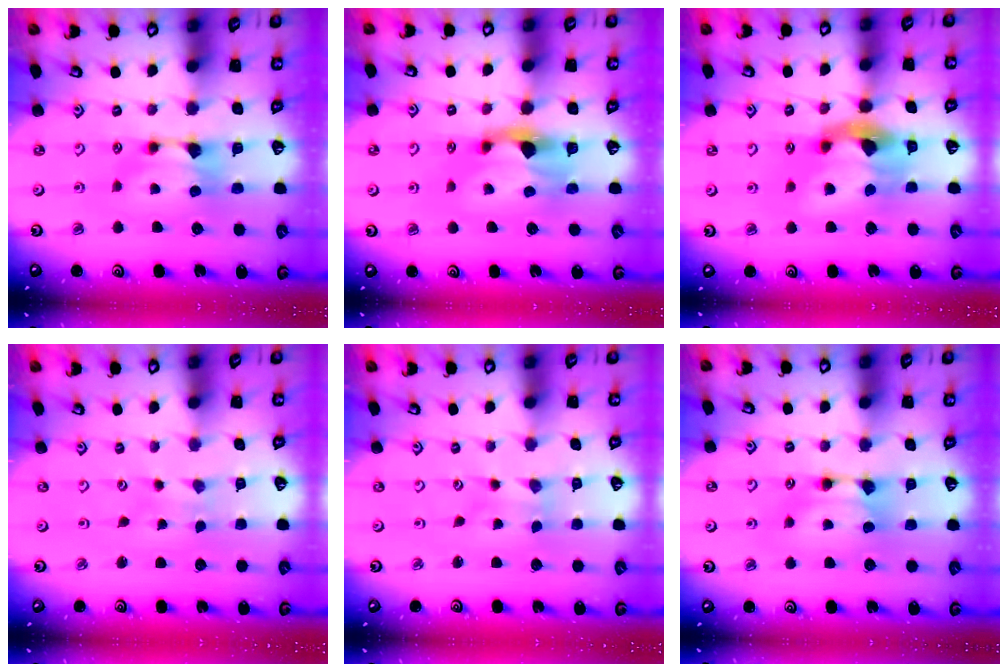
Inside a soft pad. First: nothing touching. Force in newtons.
{"total": 2.2, "press": 1.7, "slide": 1.4}
{"total": 6.4, "press": 6.0, "slide": 2.2}
{"total": 4.4, "press": 4.4, "slide": 0.2}
{"total": 4.0, "press": 3.9, "slide": 0.6}
{"total": 1.7, "press": 1.6, "slide": 0.2}